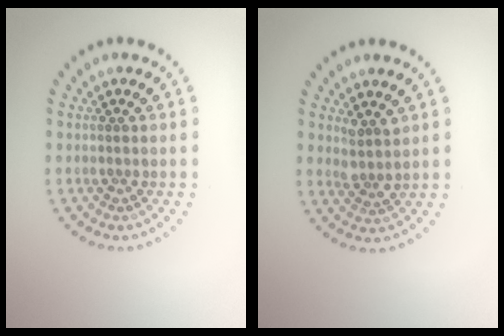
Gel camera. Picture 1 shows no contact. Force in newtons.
{"total": 2.1, "press": 1.7, "slide": 1.3}